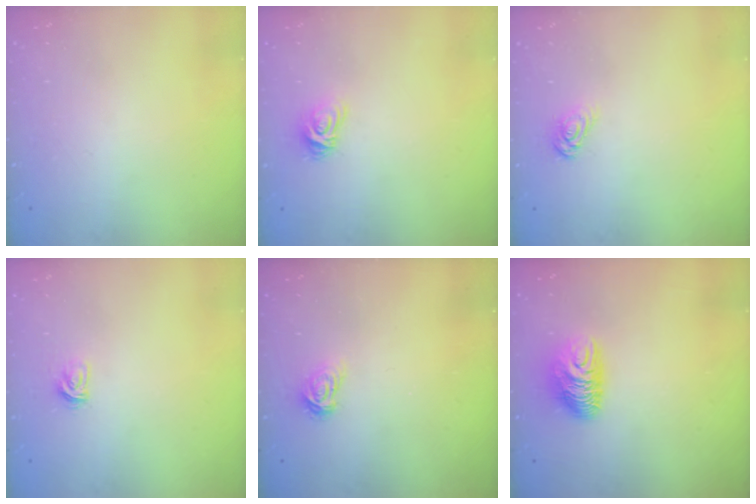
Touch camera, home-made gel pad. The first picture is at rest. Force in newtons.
{"total": 6.9, "press": 6.9, "slide": 0.5}
{"total": 5.0, "press": 5.0, "slide": 0.5}
{"total": 3.5, "press": 3.4, "slide": 0.3}
{"total": 3.9, "press": 3.9, "slide": 0.6}
{"total": 9.6, "press": 9.6, "slide": 1.0}